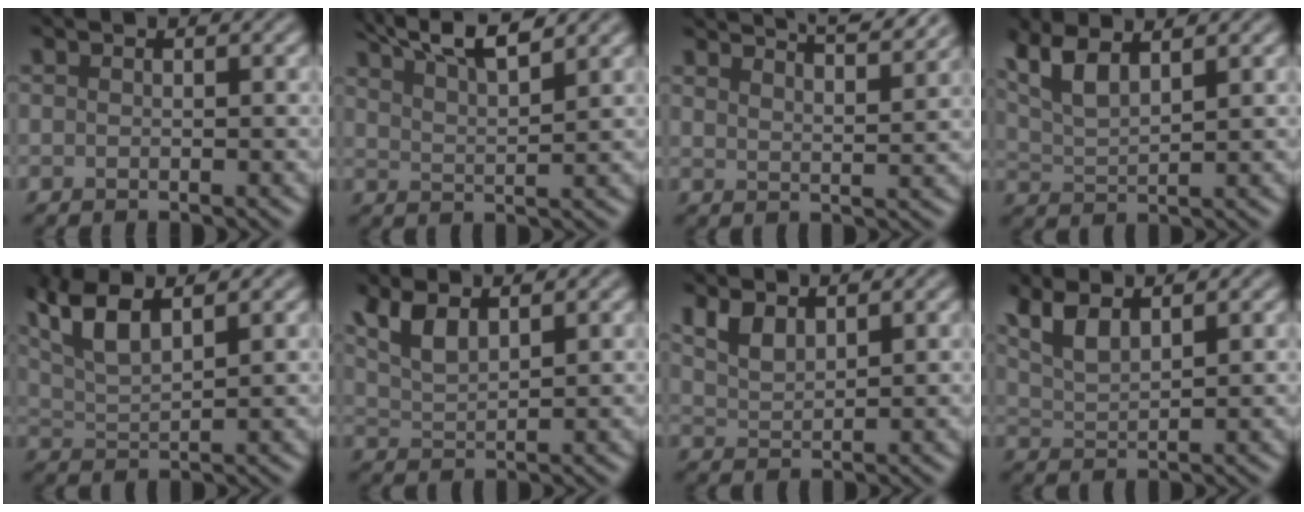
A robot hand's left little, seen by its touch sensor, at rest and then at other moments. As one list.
[{"total": 7.9, "force": [6.2, 2.0, 4.4], "torque": [-0.054, 0.027, 0.066]}, {"total": 7.2, "force": [6.1, 1.7, 3.4], "torque": [-0.024, 0.024, 0.052]}, {"total": 5.2, "force": [3.3, 1.7, 3.6], "torque": [-0.083, 0.011, 0.062]}, {"total": 7.1, "force": [4.5, 2.5, 5.0], "torque": [-0.102, 0.029, 0.068]}, {"total": 3.9, "force": [2.5, 1.3, 2.6], "torque": [-0.064, 0.003, 0.055]}, {"total": 2.5, "force": [1.9, 1.0, 1.4], "torque": [-0.033, -0.002, 0.041]}, {"total": 4.1, "force": [2.9, 1.3, 2.7], "torque": [-0.067, 0.005, 0.061]}]